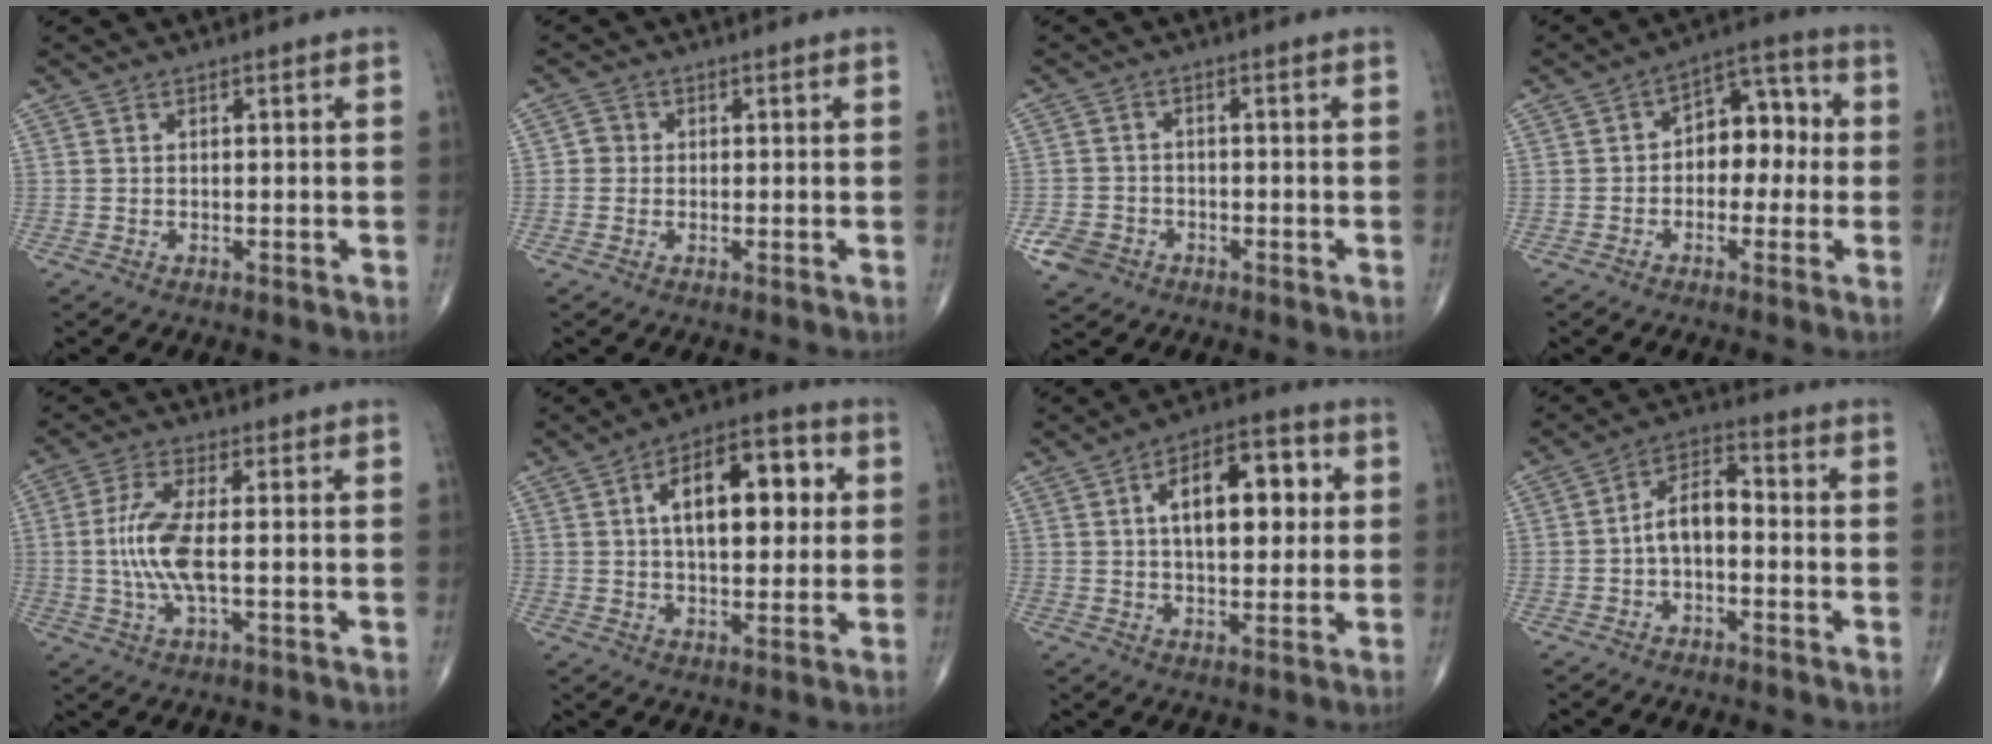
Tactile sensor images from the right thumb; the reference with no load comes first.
{"total": 1.9, "force": [-0.1, 1.9, 0.5], "torque": [0.004, 0.006, -0.006]}
{"total": 5.6, "force": [-3.3, 4.1, 1.9], "torque": [-0.036, 0.014, -0.060]}
{"total": 9.2, "force": [-0.3, 6.2, 6.8], "torque": [-0.055, 0.038, -0.018]}
{"total": 8.5, "force": [-0.4, 2.5, 8.1], "torque": [-0.192, 0.001, -0.012]}
{"total": 15.2, "force": [3.3, 7.6, 12.8], "torque": [-0.166, 0.015, 0.046]}
{"total": 13.6, "force": [2.9, 6.9, 11.4], "torque": [-0.144, 0.013, 0.039]}
{"total": 6.7, "force": [-1.3, 3.7, 5.4], "torque": [-0.088, 0.034, -0.034]}